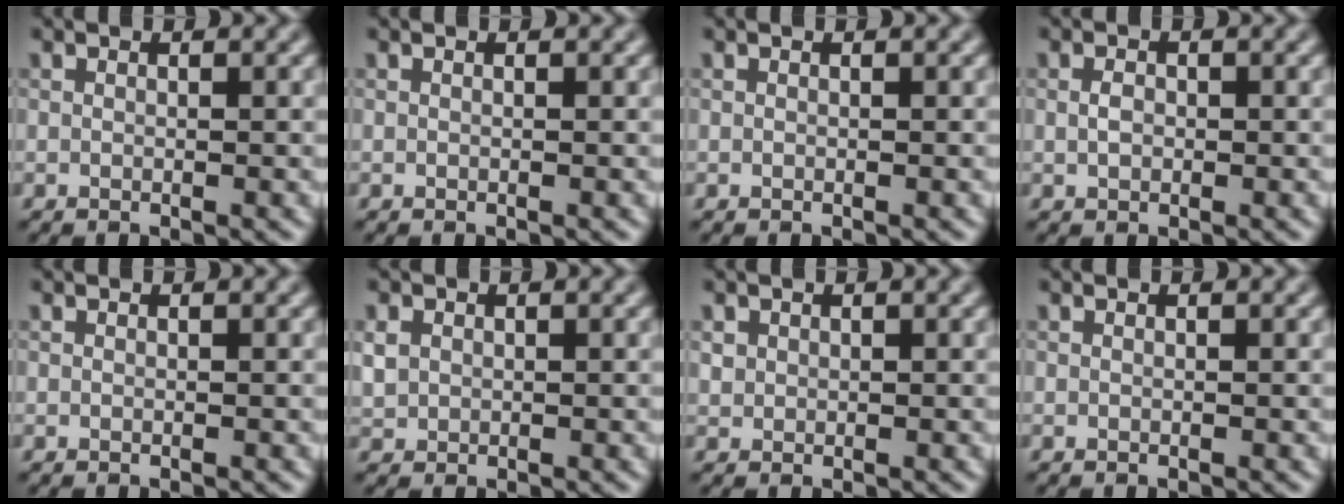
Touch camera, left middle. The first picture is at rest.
{"total": 0.0}
{"total": 0.0}
{"total": 1.2, "force": [0.0, 0.9, 0.8], "torque": [-0.018, 0.000, 0.000]}
{"total": 0.0}
{"total": 1.5, "force": [0.2, 1.3, 0.5], "torque": [-0.011, -0.001, 0.005]}
{"total": 0.8, "force": [0.3, 0.8, 0.1], "torque": [0.001, -0.003, 0.008]}
{"total": 0.0}